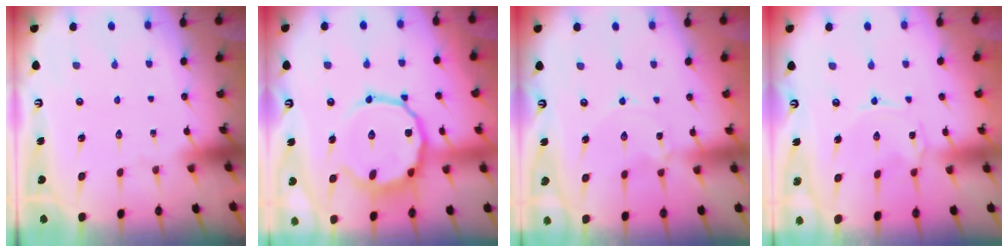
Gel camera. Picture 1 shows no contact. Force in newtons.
{"total": 12.7, "press": 12.5, "slide": 2.1}
{"total": 0.6, "press": 0.6, "slide": 0.1}
{"total": 1.0, "press": 0.9, "slide": 0.2}